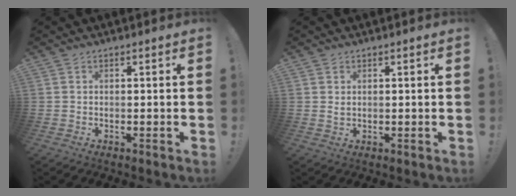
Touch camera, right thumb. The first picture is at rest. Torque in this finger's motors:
{"motor_torque": [-0.22, 0.03, -0.10, 0.45, -0.07]}